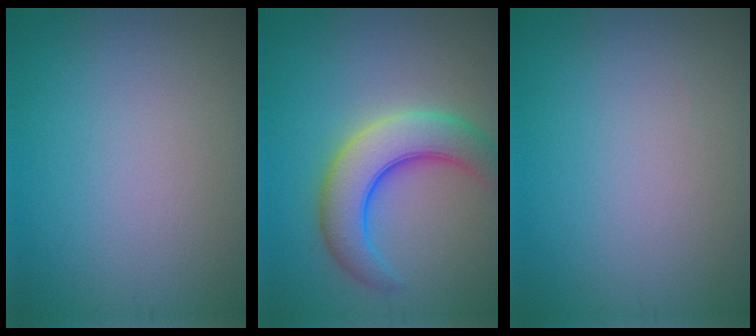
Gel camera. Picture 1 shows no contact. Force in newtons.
{"total": 6.6, "press": 6.6, "slide": 0.3}
{"total": 0.0}